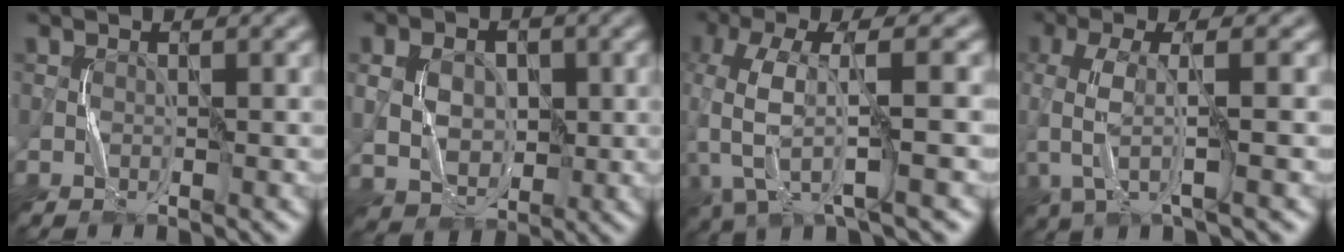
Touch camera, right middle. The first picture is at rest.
{"total": 4.8, "force": [0.3, 3.6, 3.2], "torque": [-0.065, 0.001, 0.009]}
{"total": 8.9, "force": [-2.8, 3.3, 7.8], "torque": [-0.183, 0.003, -0.059]}
{"total": 5.0, "force": [-0.8, 1.4, 4.7], "torque": [-0.110, -0.003, -0.014]}